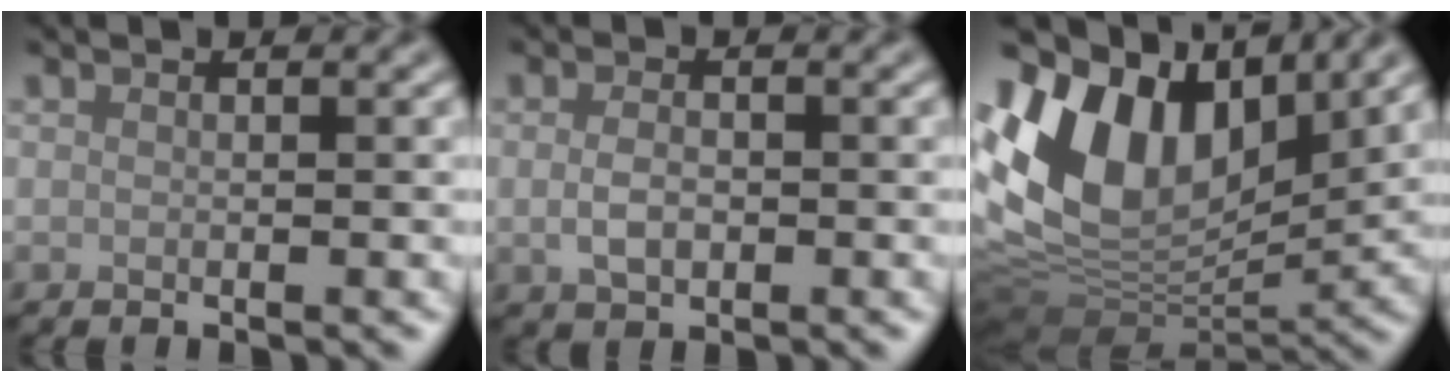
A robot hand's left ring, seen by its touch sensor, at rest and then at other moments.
{"total": 2.2, "force": [-0.2, 1.4, 1.7], "torque": [-0.037, -0.002, -0.005]}
{"total": 13.8, "force": [4.0, 8.8, 9.9], "torque": [-0.205, 0.017, 0.076]}